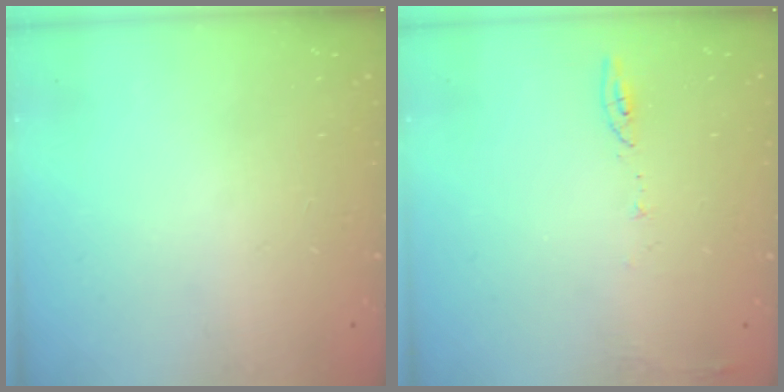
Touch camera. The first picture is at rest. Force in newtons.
{"total": 5.8, "press": 5.7, "slide": 0.9}